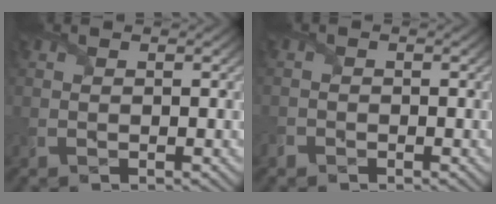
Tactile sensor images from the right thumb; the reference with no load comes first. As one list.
[{"total": 1.3, "force": [-1.1, 0.7, 0.2], "torque": [-0.004, -0.002, -0.026]}]